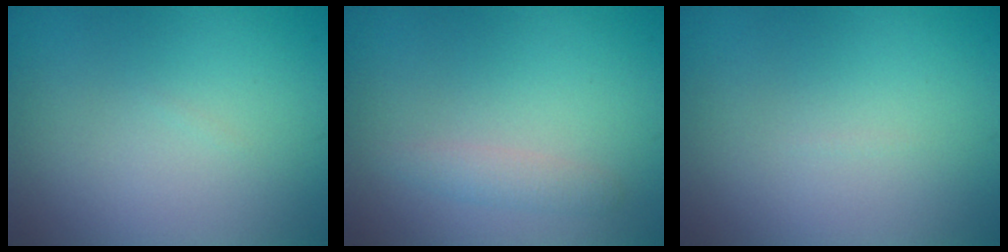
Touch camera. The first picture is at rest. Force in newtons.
{"total": 1.4, "press": 1.4, "slide": 0.0}
{"total": 0.0}